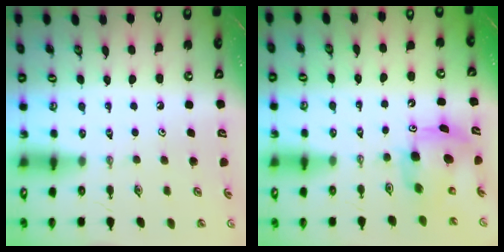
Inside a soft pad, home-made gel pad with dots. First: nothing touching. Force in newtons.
{"total": 8.1, "press": 8.0, "slide": 0.6}